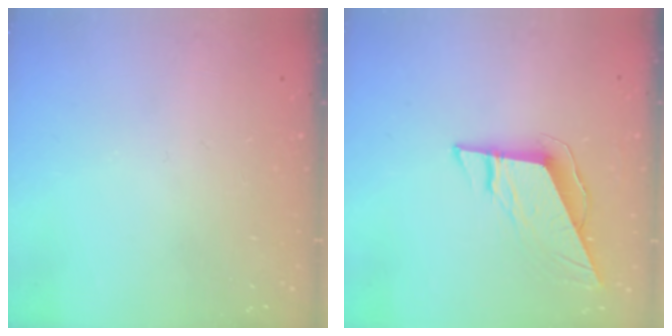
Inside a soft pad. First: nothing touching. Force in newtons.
{"total": 9.0, "press": 9.0, "slide": 1.0}